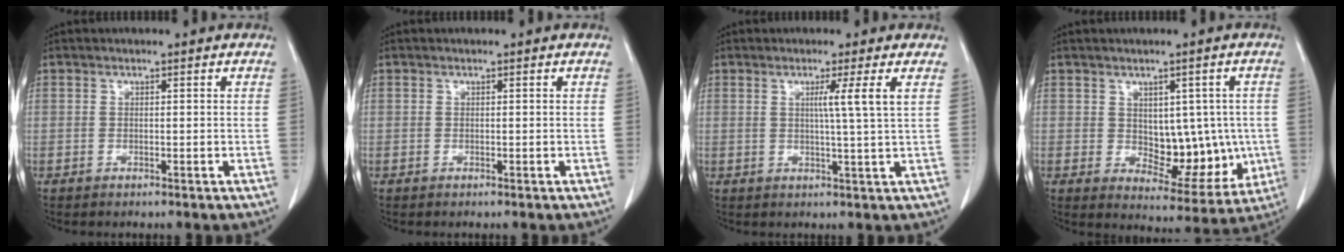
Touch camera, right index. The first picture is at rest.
{"total": 0.0}
{"total": 4.3, "force": [1.3, -1.5, 3.8], "torque": [-0.066, -0.010, 0.024]}
{"total": 9.7, "force": [0.1, 5.9, 7.7], "torque": [-0.081, 0.008, 0.025]}